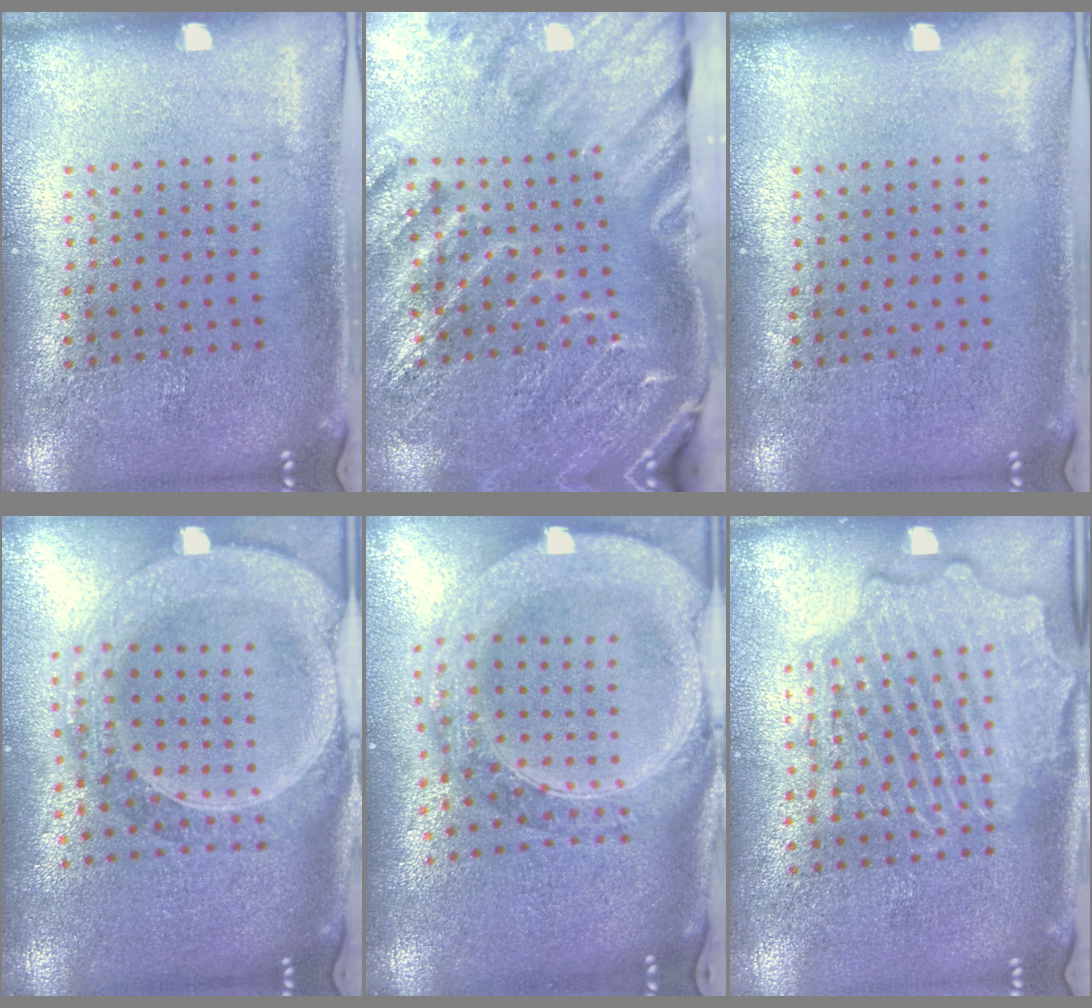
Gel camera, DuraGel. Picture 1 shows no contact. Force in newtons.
{"total": 3.1, "press": 3.0, "slide": 0.7}
{"total": 0.0}
{"total": 2.7, "press": 2.4, "slide": 1.4}
{"total": 3.4, "press": 2.8, "slide": 2.0}
{"total": 2.5, "press": 2.4, "slide": 0.3}